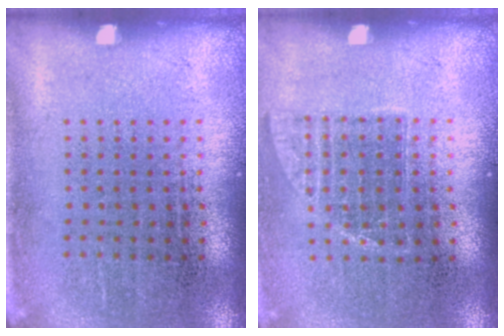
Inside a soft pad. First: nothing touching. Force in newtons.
{"total": 0.9, "press": 0.7, "slide": 0.4}